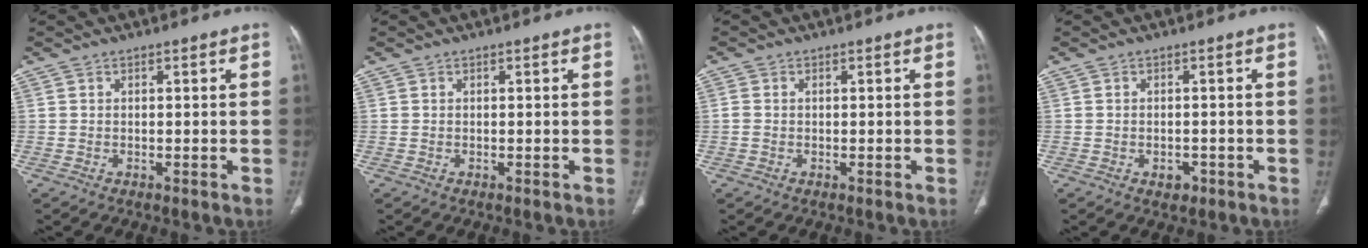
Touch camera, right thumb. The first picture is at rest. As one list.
[{"total": 0.0}, {"total": 1.0, "force": [-0.1, 0.7, 0.7], "torque": [-0.020, 0.004, 0.001]}, {"total": 2.2, "force": [-1.0, 1.6, 1.1], "torque": [-0.007, 0.004, -0.008]}]